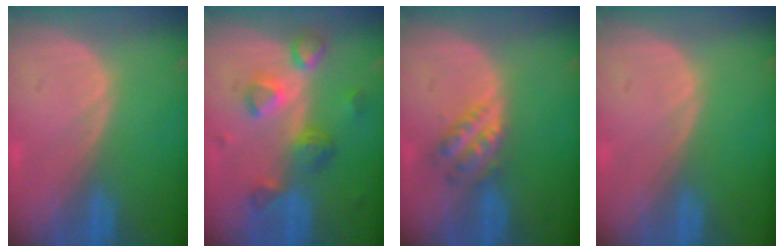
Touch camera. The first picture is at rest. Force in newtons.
{"total": 7.7, "press": 6.7, "slide": 3.7}
{"total": 4.6, "press": 4.1, "slide": 2.2}
{"total": 0.0}